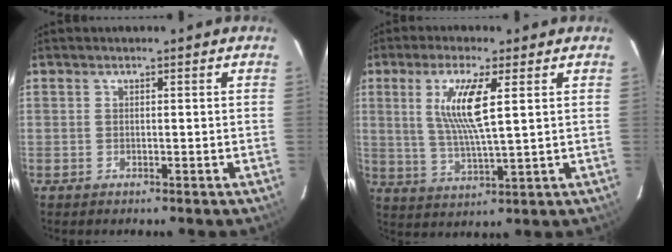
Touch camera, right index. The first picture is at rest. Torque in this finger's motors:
{"motor_torque": [0.77, 0.41, 0.63, 0.17]}